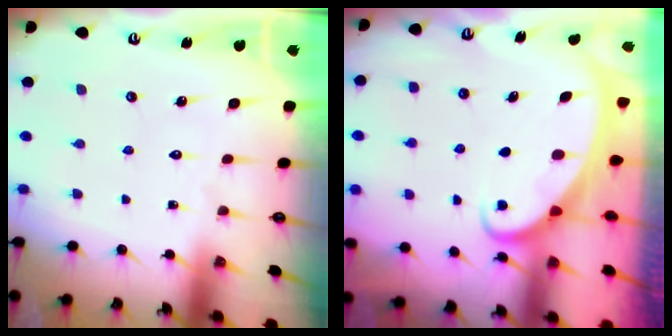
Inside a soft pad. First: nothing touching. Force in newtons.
{"total": 2.0, "press": 2.0, "slide": 0.2}